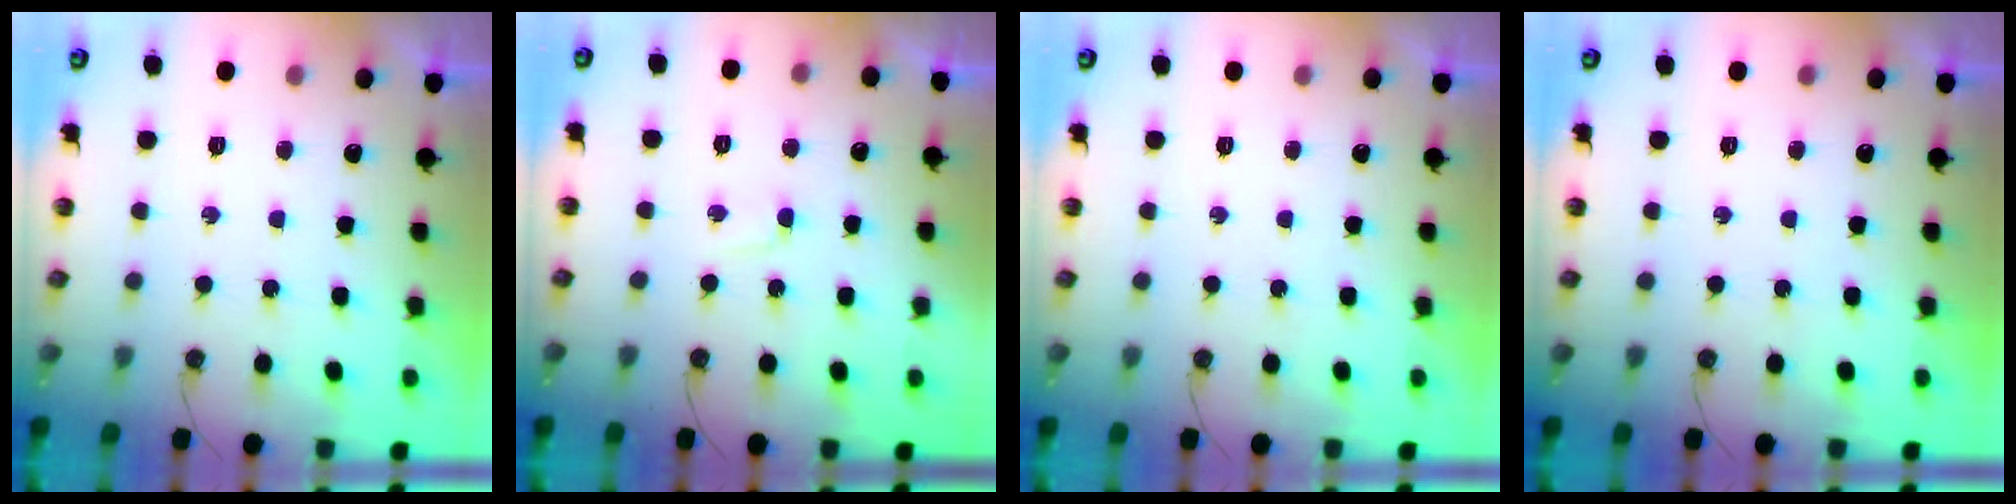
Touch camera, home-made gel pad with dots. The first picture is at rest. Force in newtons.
{"total": 1.6, "press": 1.4, "slide": 0.7}
{"total": 0.0}
{"total": 0.0}